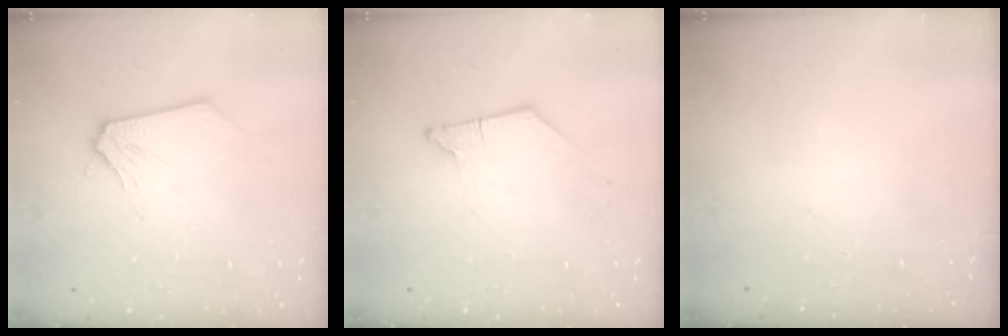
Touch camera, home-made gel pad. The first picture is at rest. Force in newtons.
{"total": 0.7, "press": 0.7, "slide": 0.2}
{"total": 0.0}